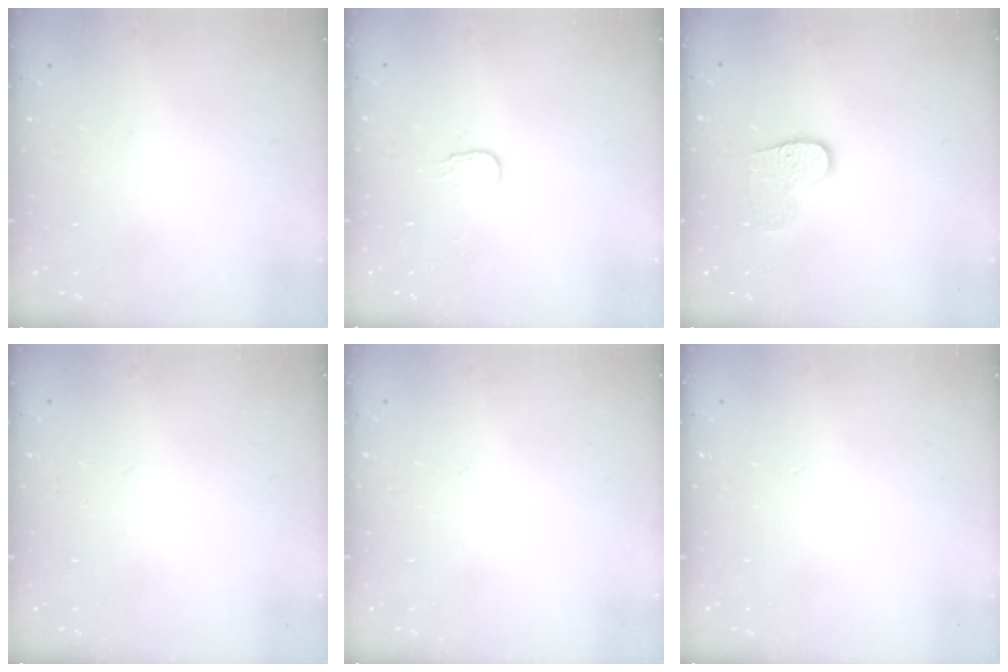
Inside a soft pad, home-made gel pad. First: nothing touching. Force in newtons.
{"total": 2.9, "press": 2.9, "slide": 0.3}
{"total": 8.2, "press": 8.2, "slide": 0.2}
{"total": 0.0}
{"total": 0.0}
{"total": 0.0}